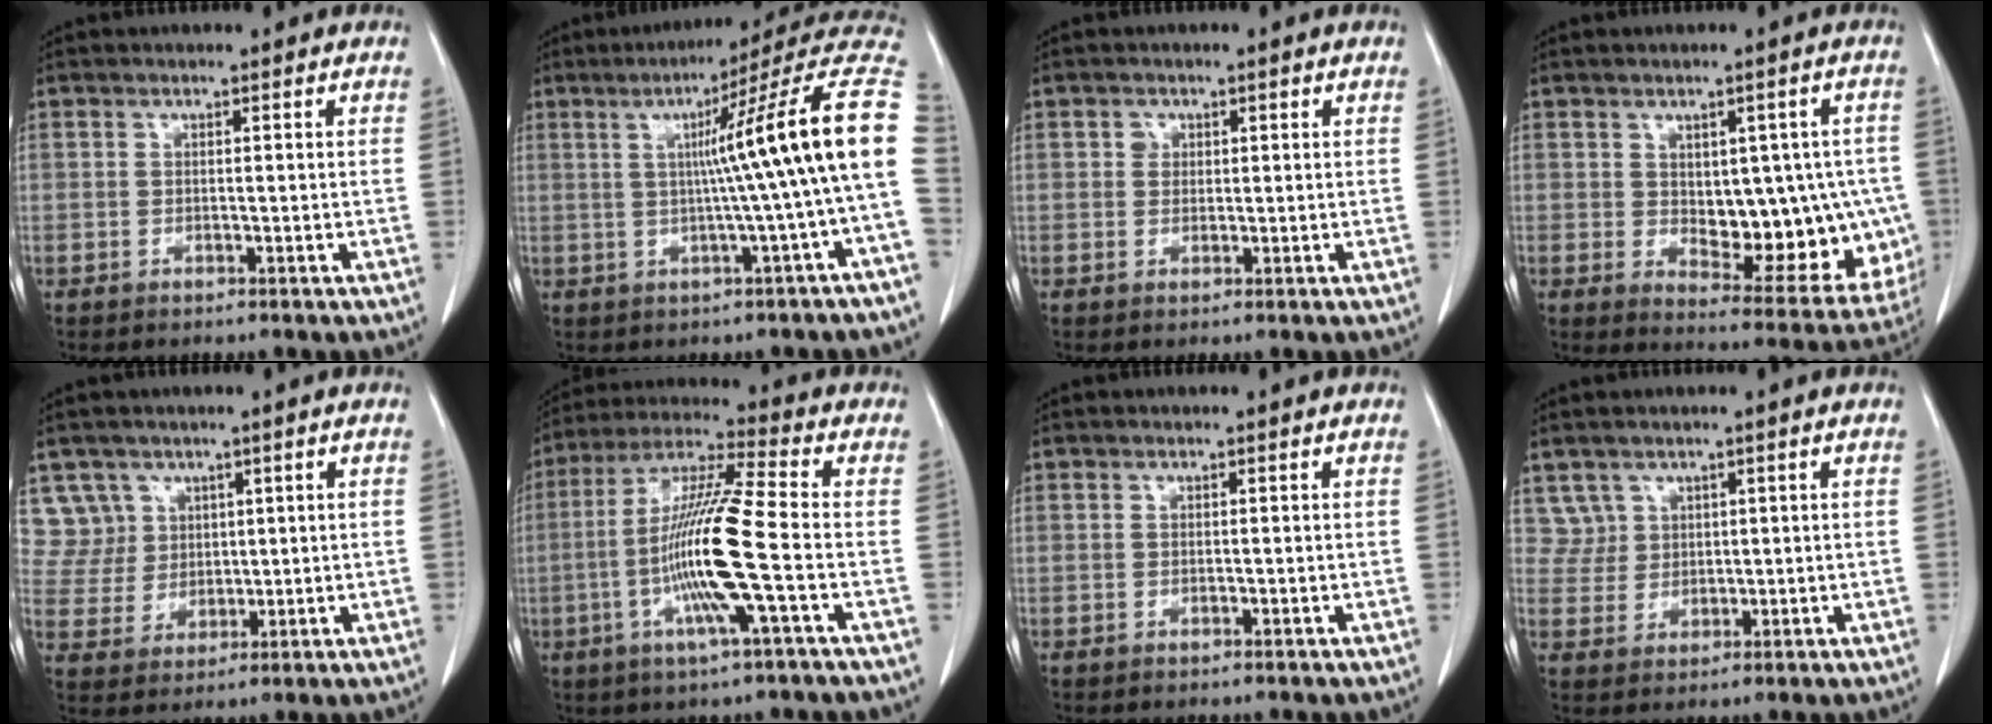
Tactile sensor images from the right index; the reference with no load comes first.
{"total": 15.7, "force": [0.9, -2.1, 15.5], "torque": [-0.191, 0.027, 0.004]}
{"total": 1.6, "force": [0.6, 1.4, 0.4], "torque": [-0.002, 0.002, 0.005]}
{"total": 15.5, "force": [-0.9, 7.8, 13.4], "torque": [-0.153, 0.006, 0.014]}
{"total": 6.5, "force": [3.6, 5.4, -0.4], "torque": [0.013, 0.010, 0.082]}
{"total": 13.9, "force": [-3.0, -0.5, 13.6], "torque": [-0.270, -0.004, -0.066]}
{"total": 0.0}
{"total": 3.6, "force": [2.2, 2.8, -0.5], "torque": [0.021, 0.004, 0.043]}